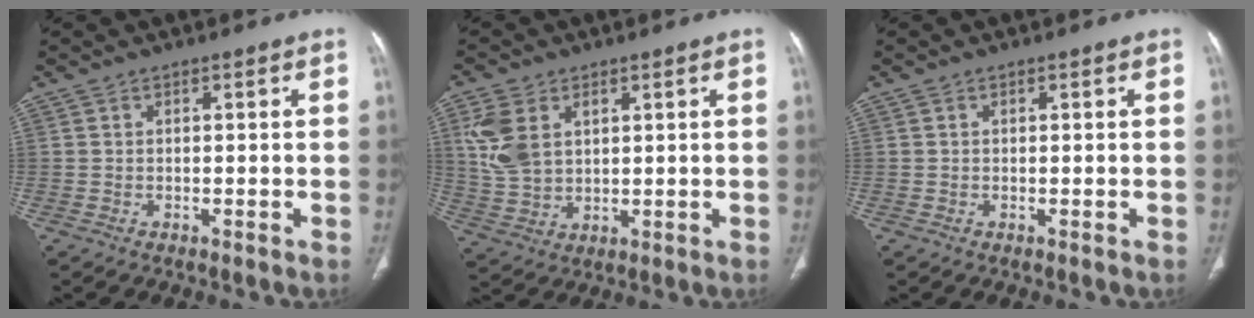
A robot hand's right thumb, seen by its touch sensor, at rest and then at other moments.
{"total": 9.1, "force": [3.1, 6.1, 6.1], "torque": [-0.125, -0.004, 0.071]}
{"total": 0.0}